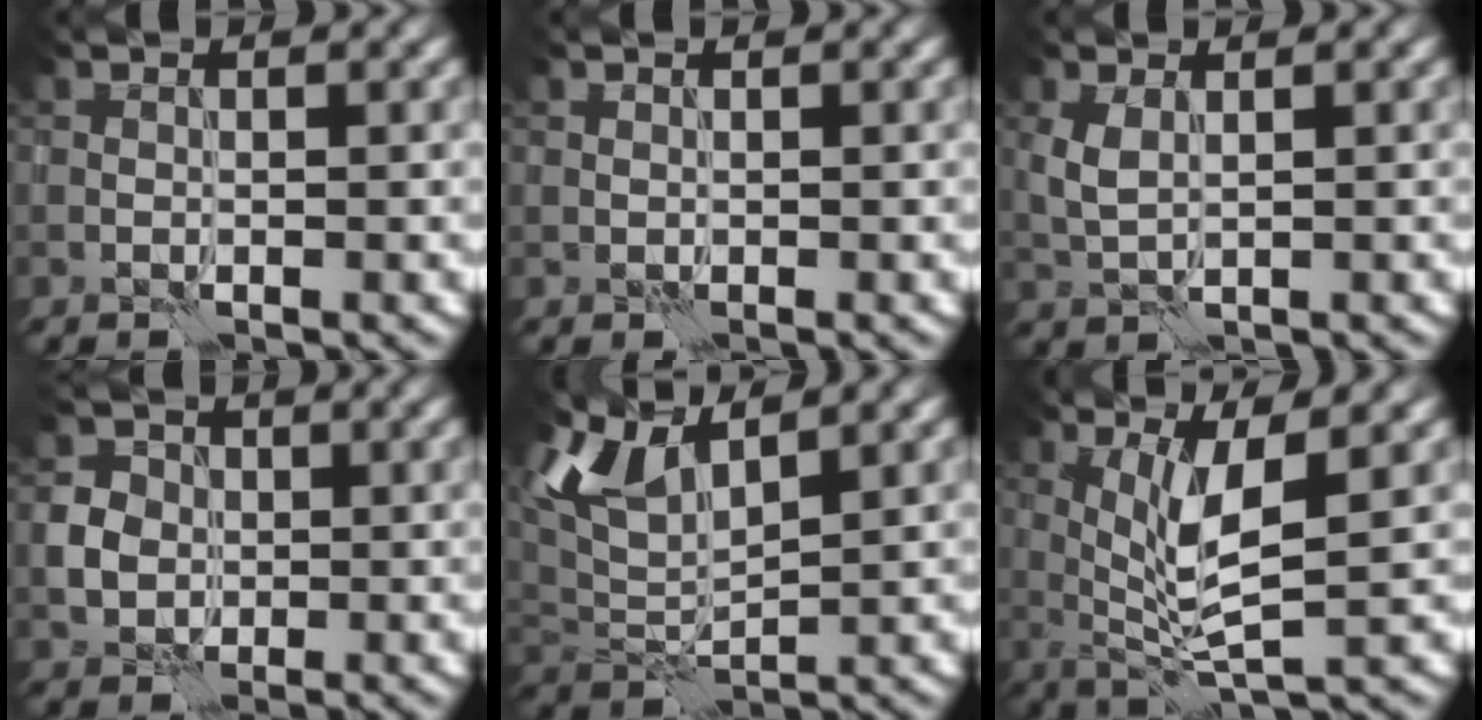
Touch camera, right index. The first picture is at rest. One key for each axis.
{"total": 0.0}
{"total": 2.1, "fx": 0.7, "fy": 0.9, "fz": 1.7, "tx": -0.048, "ty": 0.003, "tz": 0.017}
{"total": 3.0, "fx": -0.3, "fy": 2.7, "fz": 1.2, "tx": -0.020, "ty": -0.001, "tz": -0.010}
{"total": 5.5, "fx": 3.6, "fy": 2.2, "fz": 3.5, "tx": -0.090, "ty": 0.005, "tz": 0.069}
{"total": 5.4, "fx": 1.0, "fy": 1.1, "fz": 5.2, "tx": -0.104, "ty": -0.008, "tz": 0.025}